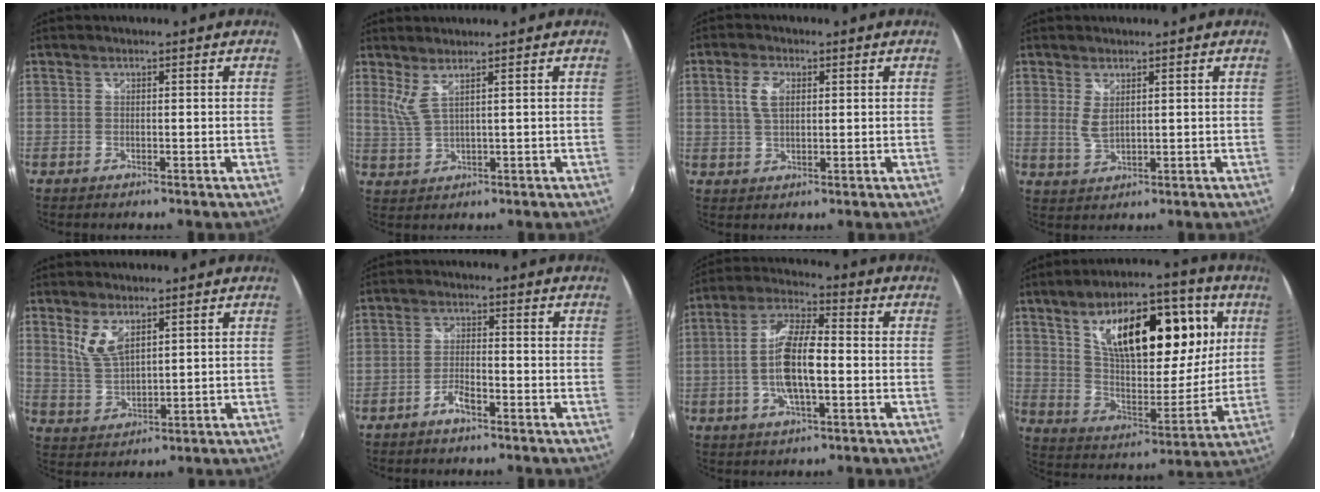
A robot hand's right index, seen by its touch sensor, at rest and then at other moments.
{"total": 2.8, "force": [1.8, -0.2, 2.1], "torque": [-0.048, -0.007, 0.039]}
{"total": 4.6, "force": [1.3, 2.6, 3.6], "torque": [-0.070, 0.007, 0.025]}
{"total": 2.9, "force": [1.3, 1.1, 2.4], "torque": [-0.045, -0.006, 0.024]}
{"total": 6.1, "force": [3.4, 2.6, 4.4], "torque": [-0.087, -0.004, 0.073]}
{"total": 3.6, "force": [-2.6, 1.0, 2.3], "torque": [-0.060, 0.004, -0.049]}
{"total": 11.3, "force": [-1.8, 3.6, 10.6], "torque": [-0.215, 0.006, -0.036]}
{"total": 23.6, "force": [8.7, 11.2, 18.9], "torque": [-0.308, 0.020, 0.151]}